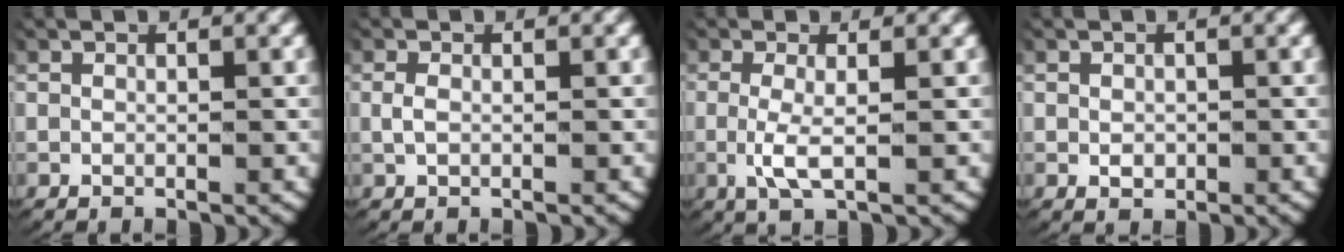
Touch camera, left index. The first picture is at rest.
{"total": 0.8, "force": [-0.1, 0.4, 0.7], "torque": [-0.027, -0.006, 0.004]}
{"total": 2.7, "force": [-0.3, 0.7, 2.6], "torque": [-0.065, -0.014, 0.001]}
{"total": 1.0, "force": [-0.4, 0.7, 0.6], "torque": [-0.020, -0.013, 0.002]}